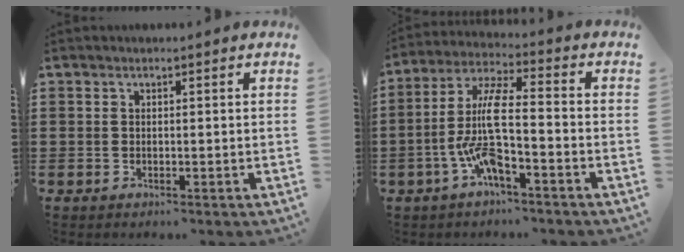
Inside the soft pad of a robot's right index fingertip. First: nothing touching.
{"total": 10.3, "force": [-3.1, 2.5, 9.5], "torque": [-0.218, -0.012, -0.065]}